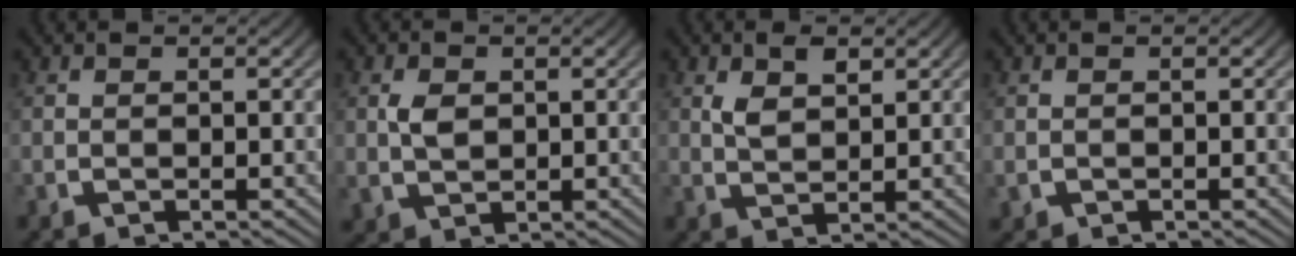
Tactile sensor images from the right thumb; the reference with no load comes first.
{"total": 2.5, "force": [0.5, 1.9, 1.6], "torque": [-0.031, -0.008, 0.020]}
{"total": 2.4, "force": [1.5, 0.9, 1.6], "torque": [-0.029, -0.001, 0.037]}
{"total": 0.8, "force": [-0.1, 0.8, 0.1], "torque": [-0.005, -0.005, 0.004]}